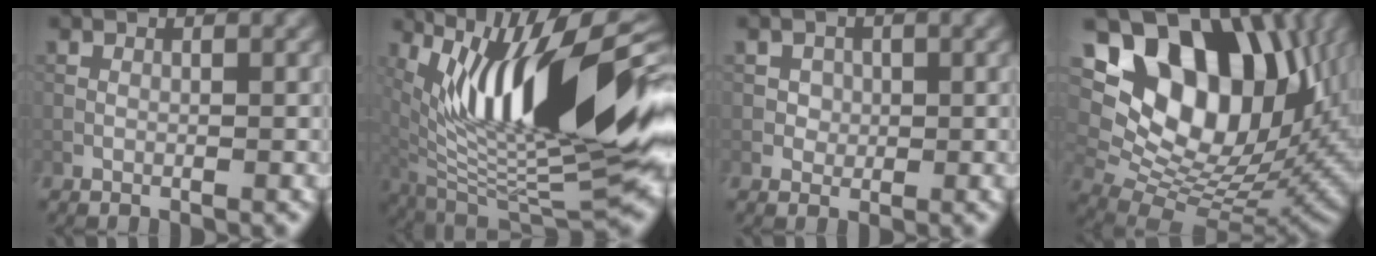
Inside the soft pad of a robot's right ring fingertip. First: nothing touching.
{"total": 17.3, "force": [3.9, 6.5, 15.6], "torque": [-0.253, 0.013, 0.060]}
{"total": 2.3, "force": [0.7, 2.0, 0.8], "torque": [-0.009, -0.004, 0.016]}
{"total": 16.4, "force": [6.9, 10.1, 11.0], "torque": [-0.186, 0.029, 0.125]}